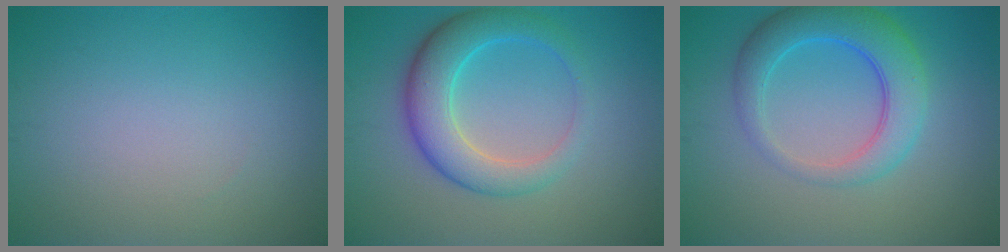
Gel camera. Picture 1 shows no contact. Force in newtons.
{"total": 5.6, "press": 5.6, "slide": 0.2}
{"total": 5.6, "press": 5.6, "slide": 0.2}